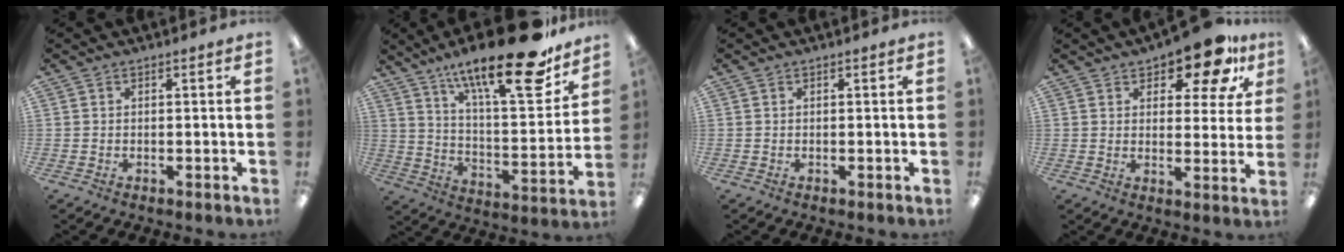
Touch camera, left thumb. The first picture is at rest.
{"total": 24.4, "force": [17.2, 5.8, 16.3], "torque": [-0.249, -0.116, 0.274]}
{"total": 0.0}
{"total": 12.2, "force": [8.9, 4.8, 6.8], "torque": [-0.095, -0.048, 0.155]}